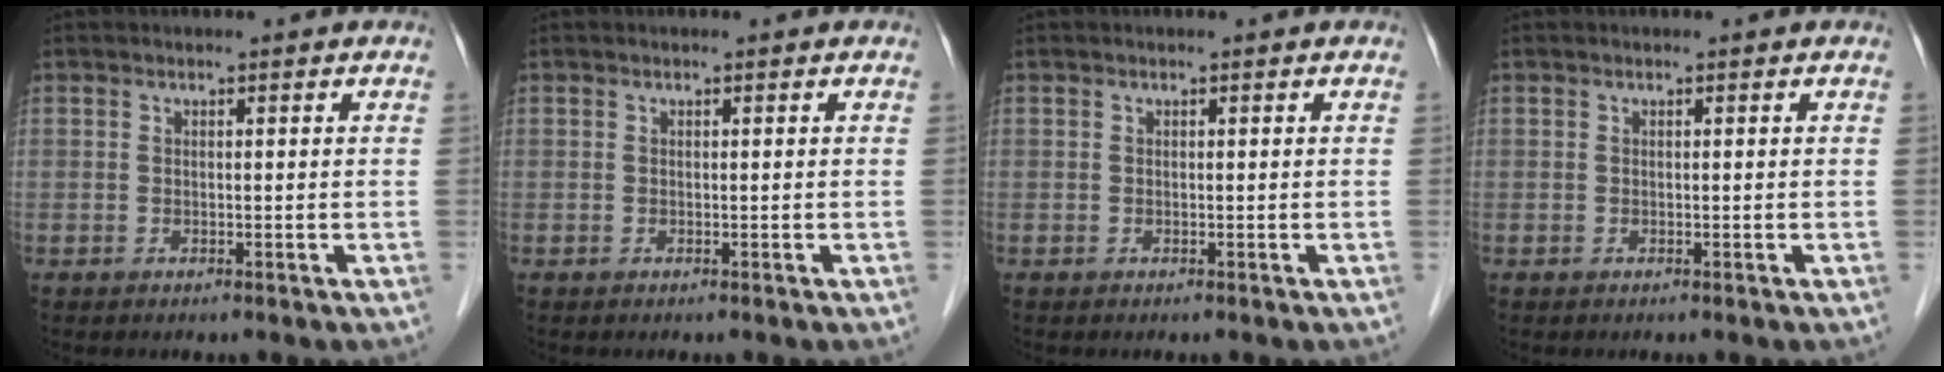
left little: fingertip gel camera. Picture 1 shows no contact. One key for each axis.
{"total": 0.0}
{"total": 0.0}
{"total": 0.0}